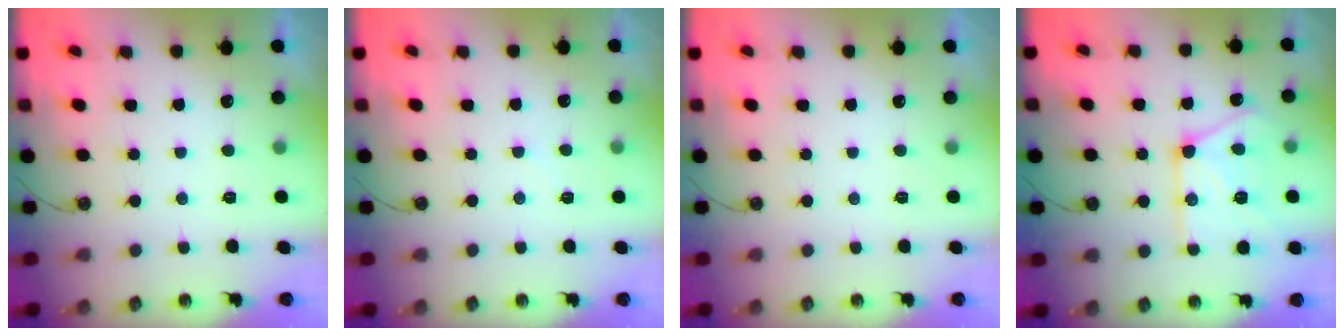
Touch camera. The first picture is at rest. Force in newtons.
{"total": 2.2, "press": 2.2, "slide": 0.3}
{"total": 0.0}
{"total": 16.7, "press": 16.6, "slide": 1.4}